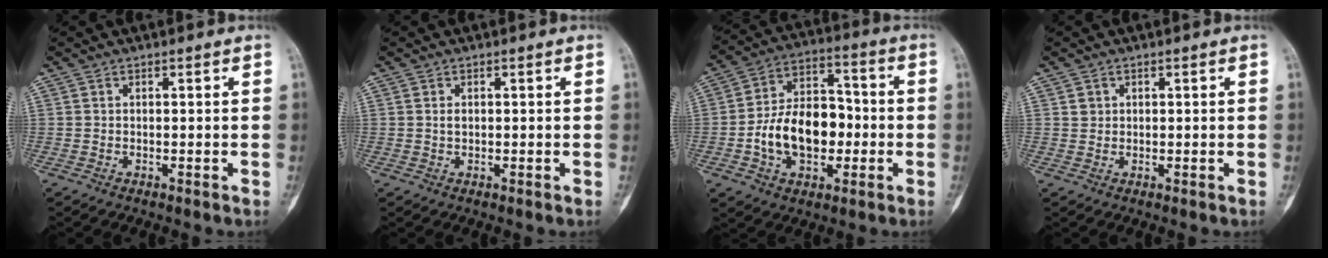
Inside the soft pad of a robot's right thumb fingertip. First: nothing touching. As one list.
[{"total": 0.9, "force": [0.1, 0.6, 0.7], "torque": [-0.009, 0.001, 0.003]}, {"total": 15.6, "force": [-2.7, 10.1, 11.5], "torque": [-0.171, 0.039, -0.047]}, {"total": 1.3, "force": [0.5, 1.2, 0.3], "torque": [0.005, 0.000, 0.006]}]